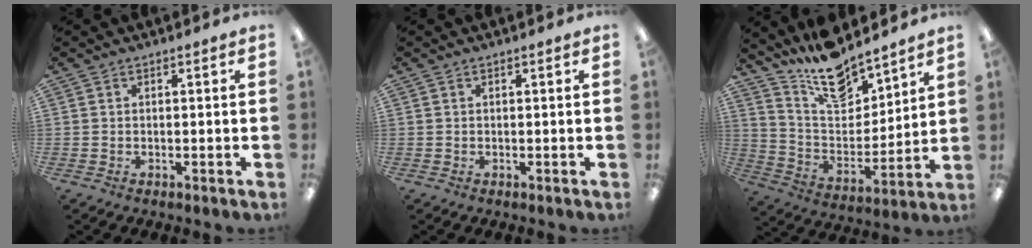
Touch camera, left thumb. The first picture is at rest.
{"total": 0.0}
{"total": 16.2, "force": [13.7, 5.6, 6.6], "torque": [-0.129, -0.092, 0.246]}